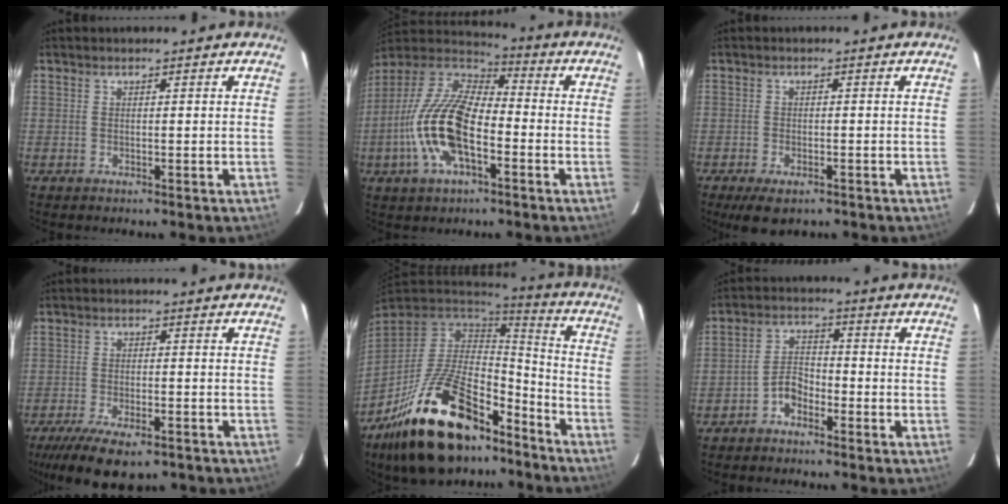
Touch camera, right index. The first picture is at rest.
{"total": 17.6, "force": [-5.2, 8.0, 14.8], "torque": [-0.309, -0.004, -0.103]}
{"total": 5.4, "force": [-3.6, 2.4, 3.3], "torque": [-0.076, -0.021, -0.059]}
{"total": 13.1, "force": [-9.6, 4.5, 7.8], "torque": [-0.171, -0.040, -0.153]}
{"total": 26.3, "force": [-17.4, 11.9, 15.8], "torque": [-0.306, 0.002, -0.267]}
{"total": 4.3, "force": [-3.1, 2.4, 1.9], "torque": [-0.042, 0.016, -0.059]}